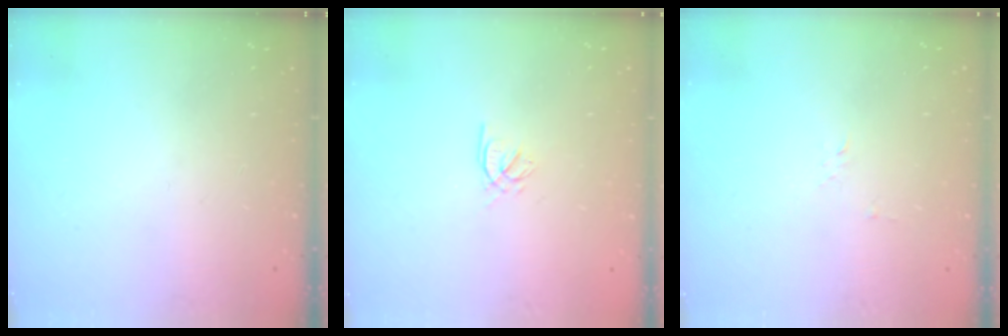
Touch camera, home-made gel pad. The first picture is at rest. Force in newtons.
{"total": 2.1, "press": 2.0, "slide": 0.5}
{"total": 2.7, "press": 2.7, "slide": 0.3}